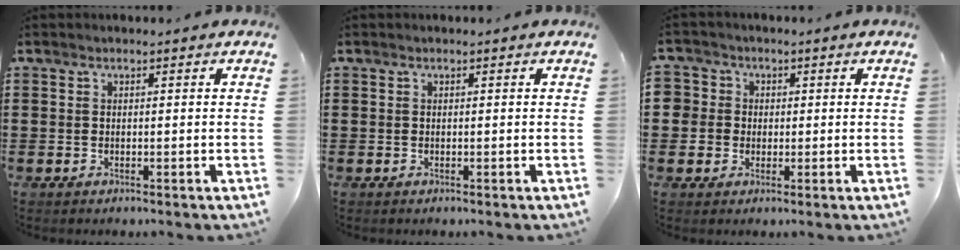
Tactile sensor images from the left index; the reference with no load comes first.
{"total": 0.0}
{"total": 3.4, "force": [0.0, 3.4, -0.2], "torque": [-0.016, 0.008, -0.005]}